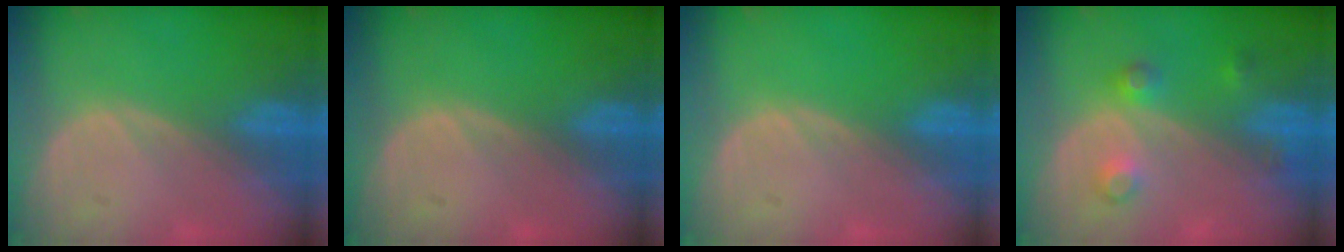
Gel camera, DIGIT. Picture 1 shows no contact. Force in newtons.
{"total": 0.0}
{"total": 0.0}
{"total": 3.5, "press": 3.2, "slide": 1.6}